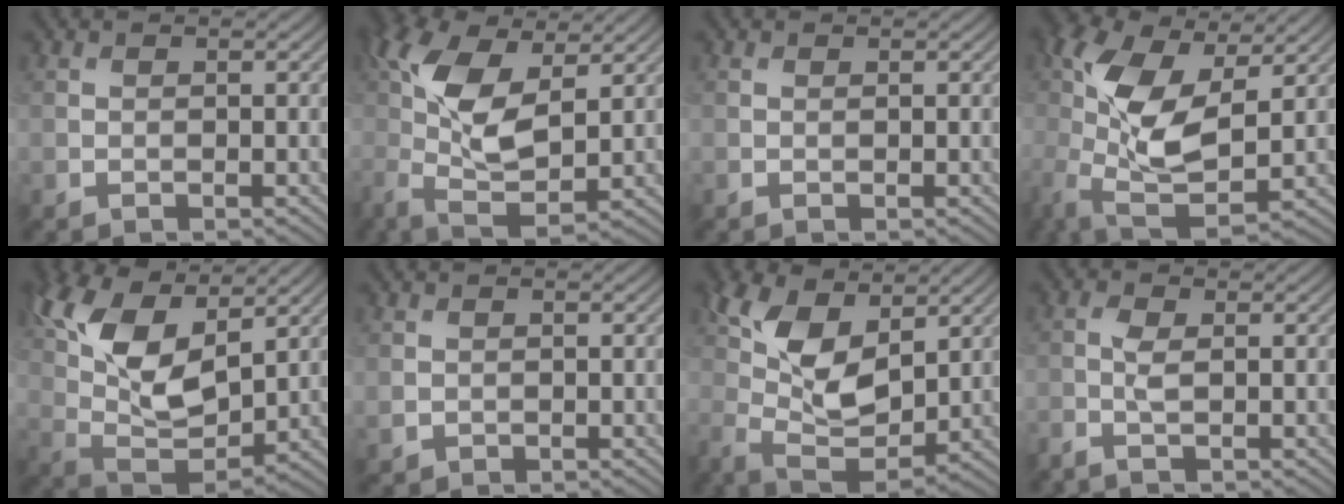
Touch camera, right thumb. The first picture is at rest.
{"total": 10.5, "force": [2.1, 4.7, 9.2], "torque": [-0.219, 0.007, 0.035]}
{"total": 0.0}
{"total": 12.3, "force": [1.7, 5.9, 10.7], "torque": [-0.246, 0.000, 0.026]}
{"total": 13.1, "force": [6.1, 6.3, 9.8], "torque": [-0.216, 0.011, 0.121]}
{"total": 1.2, "force": [0.0, 1.1, 0.4], "torque": [-0.014, -0.007, 0.002]}
{"total": 9.9, "force": [4.1, 4.9, 7.6], "torque": [-0.174, 0.002, 0.078]}
{"total": 1.9, "force": [-0.7, 0.4, 1.7], "torque": [-0.044, 0.003, -0.020]}